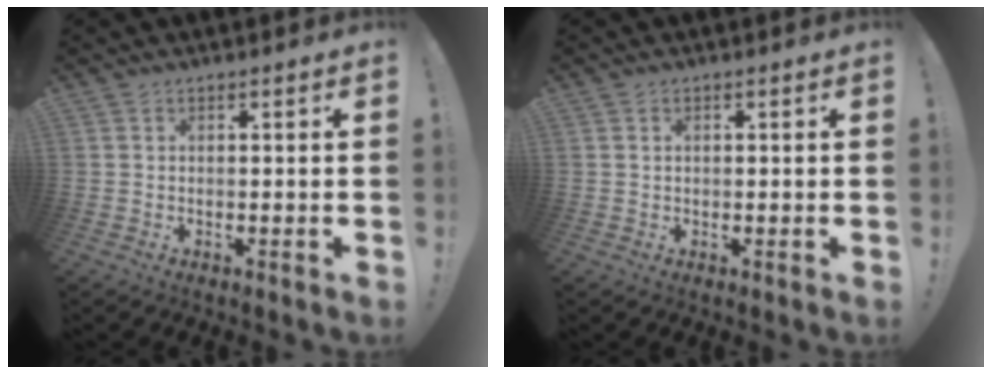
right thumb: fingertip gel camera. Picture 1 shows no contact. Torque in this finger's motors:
{"motor_torque": [-0.11, -0.11, -0.16, 0.16, 0.06]}